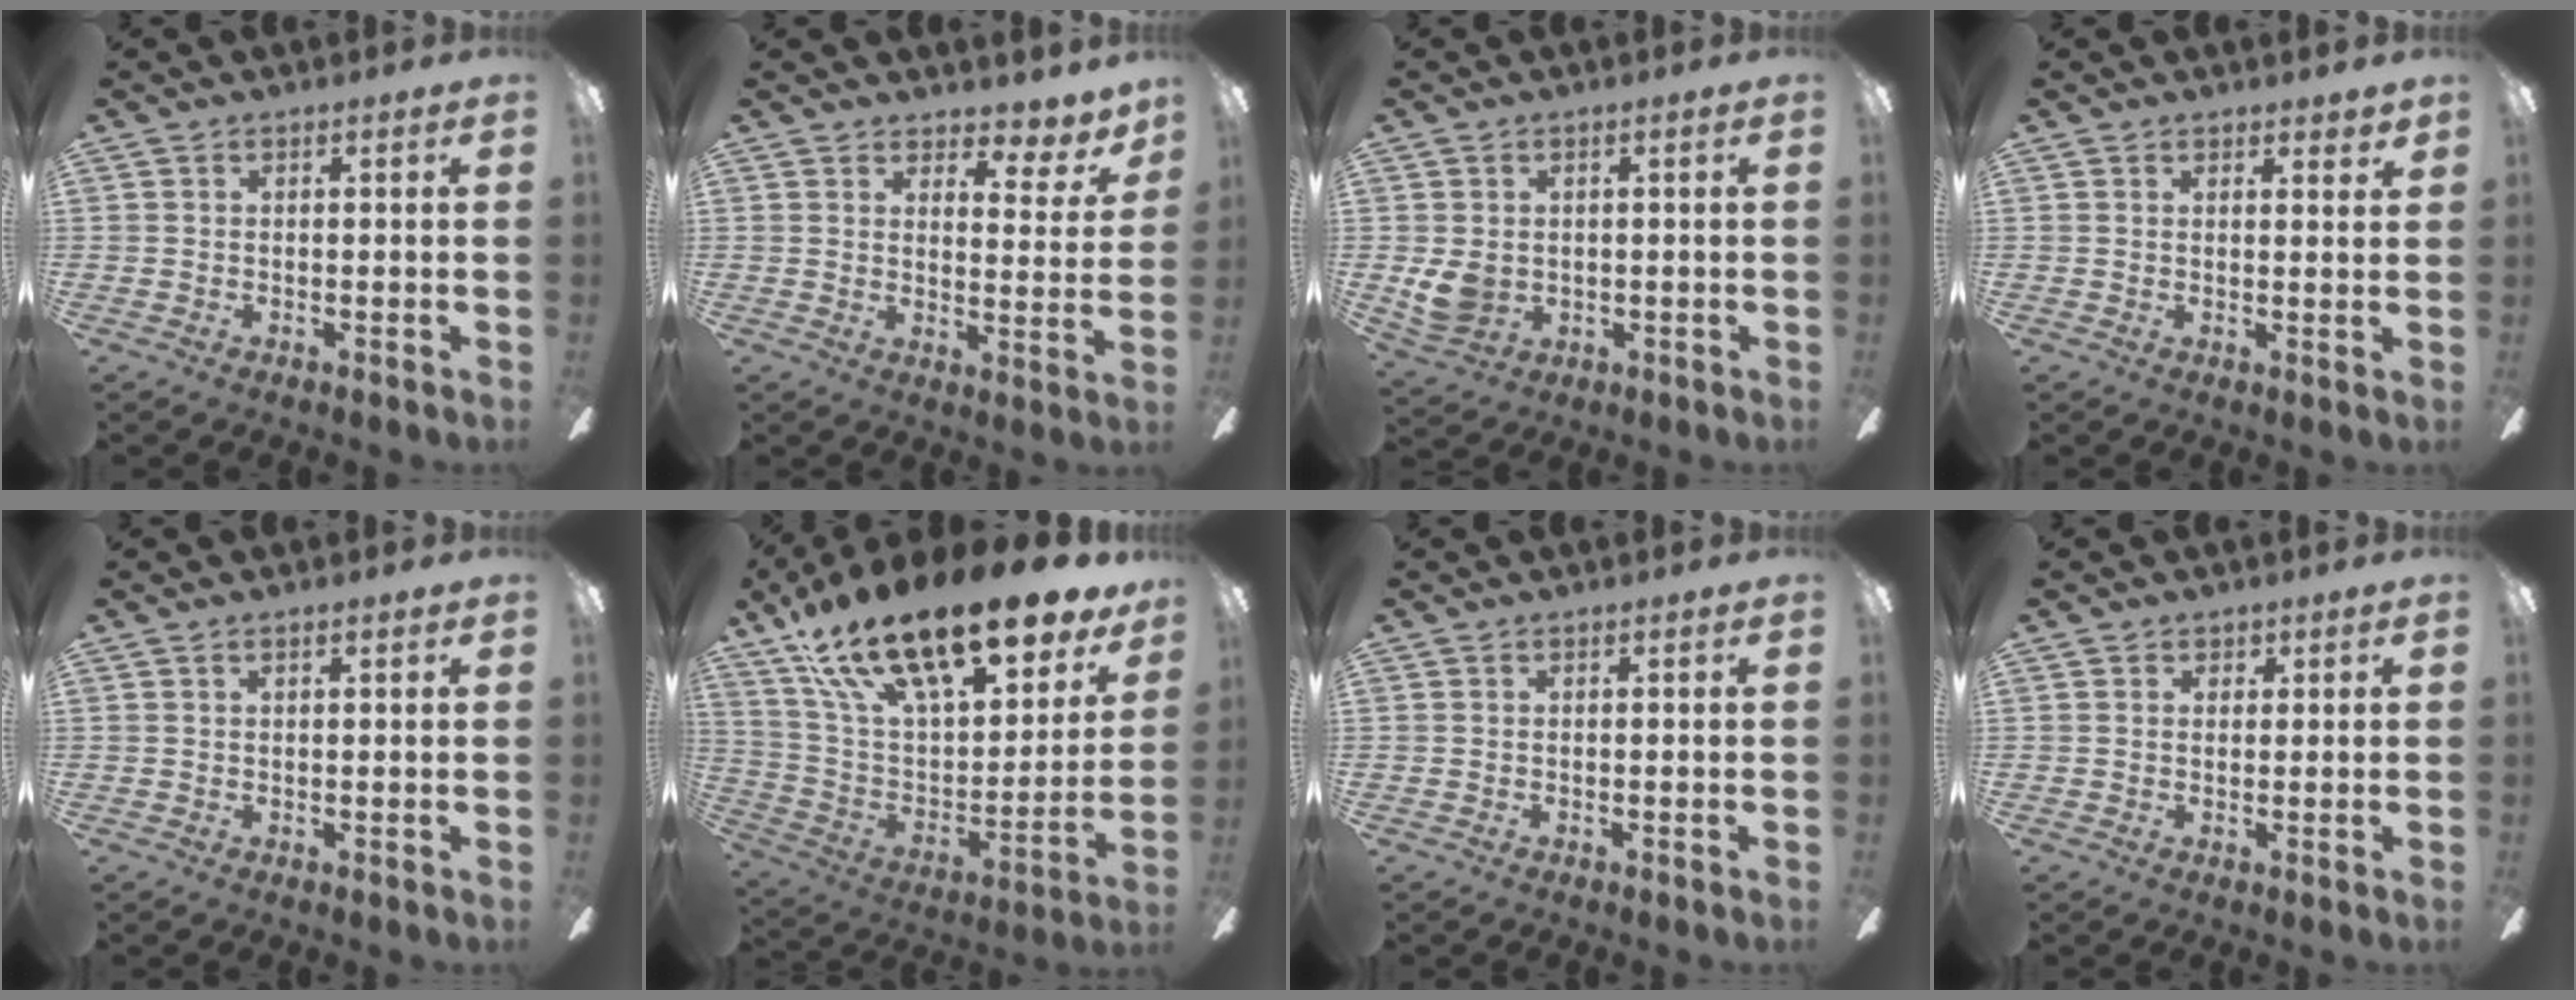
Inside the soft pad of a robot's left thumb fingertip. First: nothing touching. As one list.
[{"total": 6.3, "force": [5.2, 2.5, 2.6], "torque": [-0.020, -0.041, 0.088]}, {"total": 5.7, "force": [0.5, 4.6, 3.4], "torque": [-0.077, 0.004, 0.012]}, {"total": 2.0, "force": [1.7, 0.2, 0.9], "torque": [-0.013, -0.006, 0.028]}, {"total": 1.7, "force": [0.9, 0.4, 1.4], "torque": [-0.030, 0.002, 0.016]}, {"total": 23.9, "force": [18.1, 7.3, 13.8], "torque": [-0.245, -0.114, 0.308]}, {"total": 0.0}, {"total": 1.3, "force": [1.0, 0.9, 0.2], "torque": [0.003, 0.000, 0.016]}]